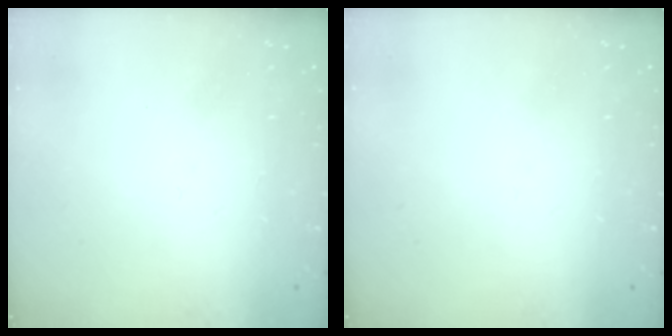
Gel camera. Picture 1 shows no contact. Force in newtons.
{"total": 0.0}